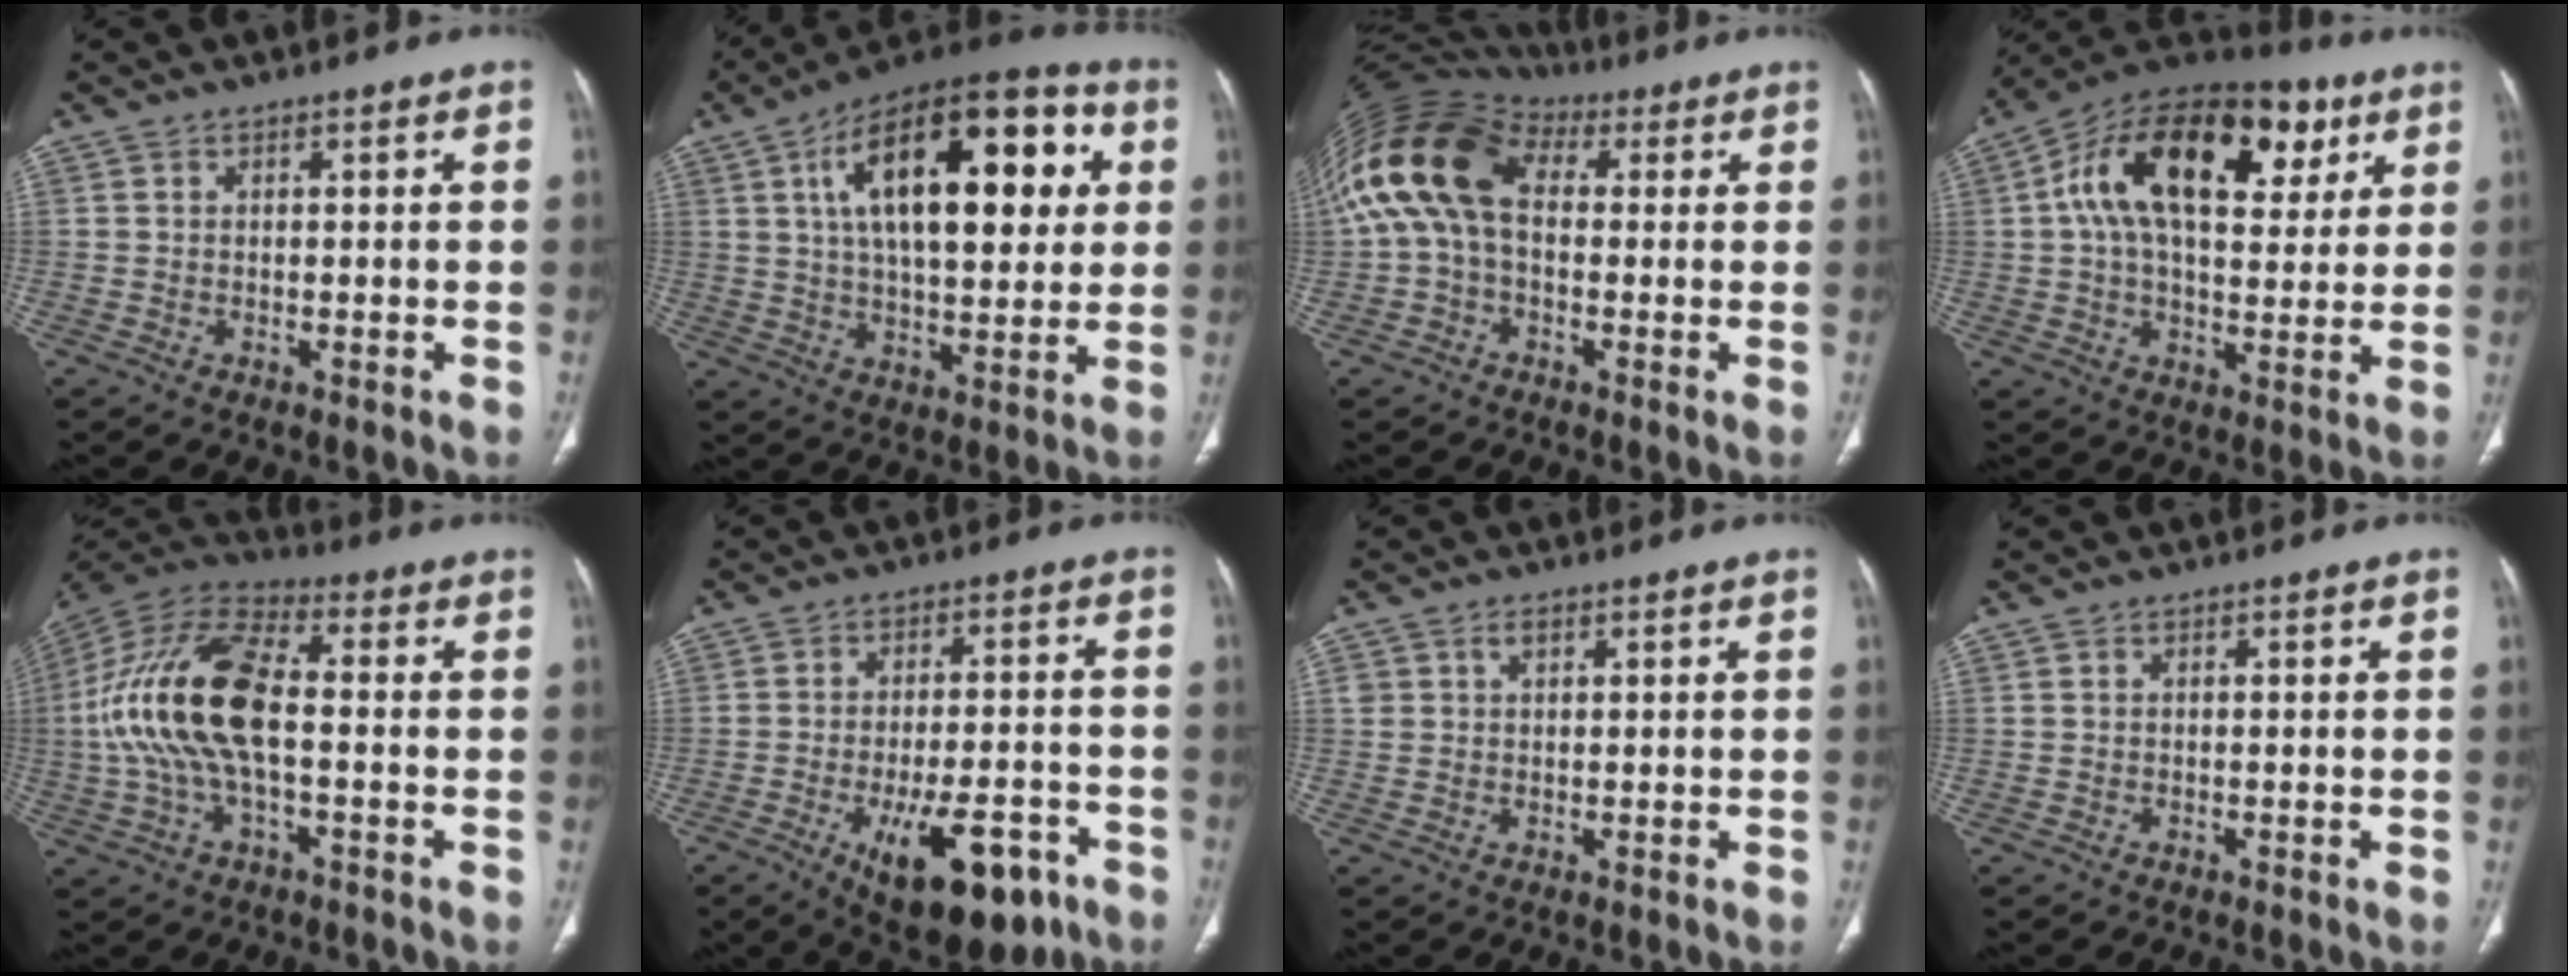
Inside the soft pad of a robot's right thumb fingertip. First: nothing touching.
{"total": 25.8, "force": [7.0, 11.8, 21.8], "torque": [-0.314, 0.012, 0.101]}
{"total": 16.3, "force": [2.3, 10.6, 12.2], "torque": [-0.245, 0.048, 0.035]}
{"total": 24.3, "force": [8.0, 13.5, 18.6], "torque": [-0.287, 0.023, 0.121]}
{"total": 19.1, "force": [-0.8, 8.8, 17.0], "torque": [-0.359, 0.032, -0.017]}
{"total": 15.6, "force": [-7.6, 6.8, 11.8], "torque": [-0.157, 0.026, -0.098]}
{"total": 1.9, "force": [0.9, 1.3, 1.0], "torque": [-0.011, -0.003, 0.017]}
{"total": 0.0}